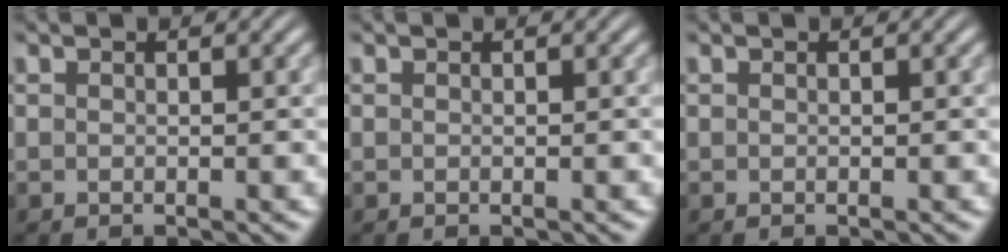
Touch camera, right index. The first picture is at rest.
{"total": 0.0}
{"total": 0.0}